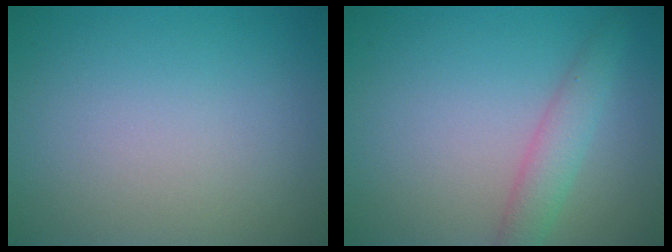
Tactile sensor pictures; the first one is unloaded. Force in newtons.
{"total": 2.7, "press": 2.7, "slide": 0.2}